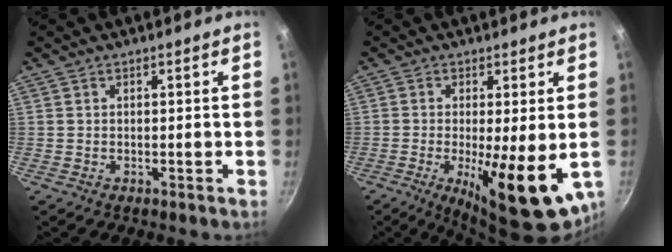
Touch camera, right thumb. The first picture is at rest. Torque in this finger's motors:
{"motor_torque": [2.53, 2.37, 1.92, -0.38, 0.50]}